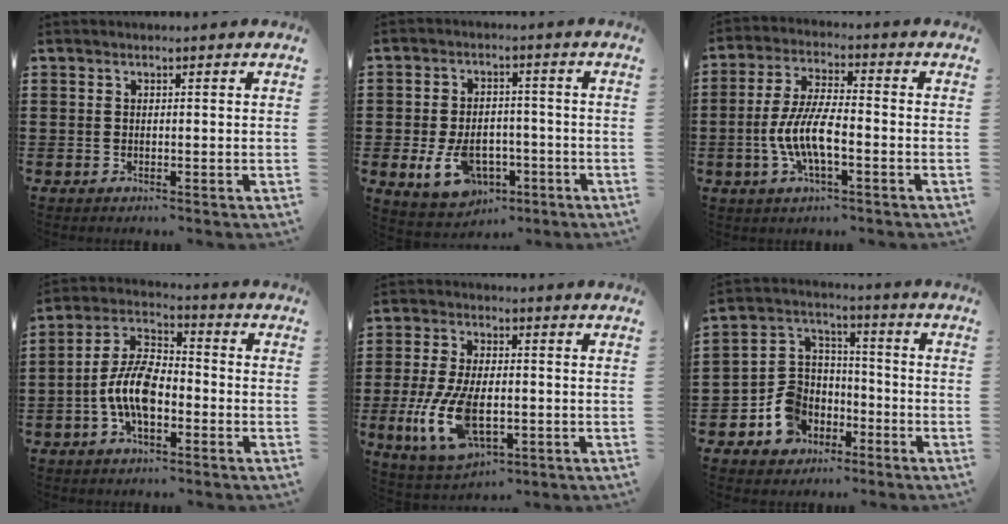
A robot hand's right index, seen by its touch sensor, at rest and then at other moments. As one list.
[{"total": 8.2, "force": [-2.7, 5.6, 5.4], "torque": [-0.103, 0.005, -0.052]}, {"total": 8.2, "force": [-2.4, 2.6, 7.4], "torque": [-0.173, -0.013, -0.053]}, {"total": 8.8, "force": [-2.8, 4.3, 7.2], "torque": [-0.176, -0.003, -0.061]}, {"total": 10.9, "force": [-2.6, 5.4, 9.0], "torque": [-0.209, -0.011, -0.047]}, {"total": 8.5, "force": [-3.8, 7.3, 2.4], "torque": [-0.087, 0.016, -0.074]}]